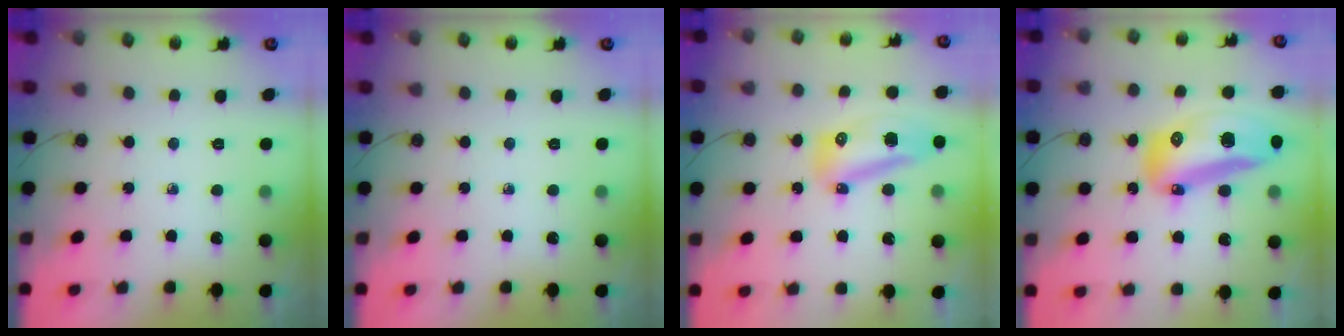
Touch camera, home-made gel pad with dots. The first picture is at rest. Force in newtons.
{"total": 0.0}
{"total": 10.0, "press": 9.9, "slide": 1.1}
{"total": 28.5, "press": 22.7, "slide": 17.3}